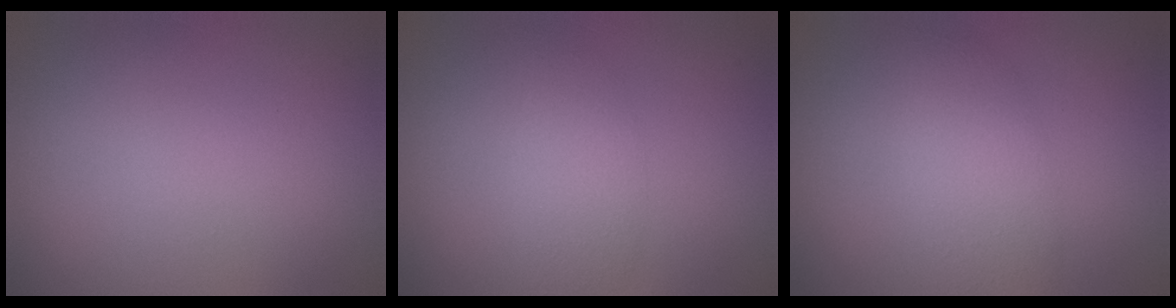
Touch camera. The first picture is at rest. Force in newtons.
{"total": 1.2, "press": 1.2, "slide": 0.2}
{"total": 3.2, "press": 3.2, "slide": 0.1}